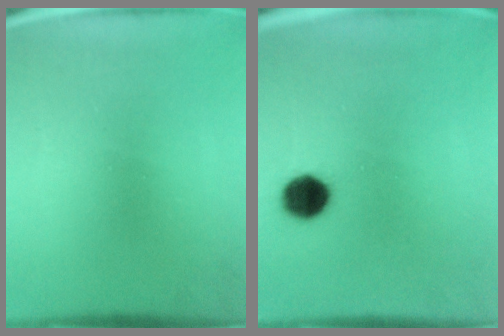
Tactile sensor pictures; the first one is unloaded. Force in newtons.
{"total": 7.0}